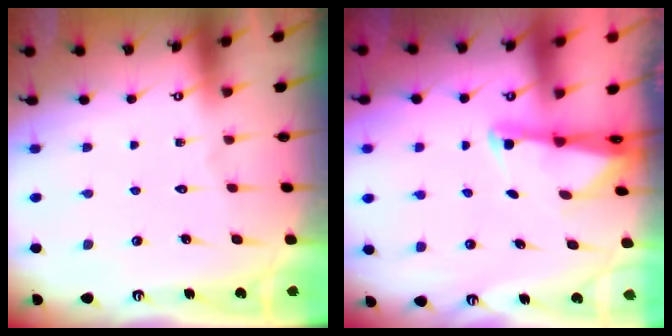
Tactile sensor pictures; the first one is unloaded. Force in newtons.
{"total": 1.8, "press": 1.8, "slide": 0.4}